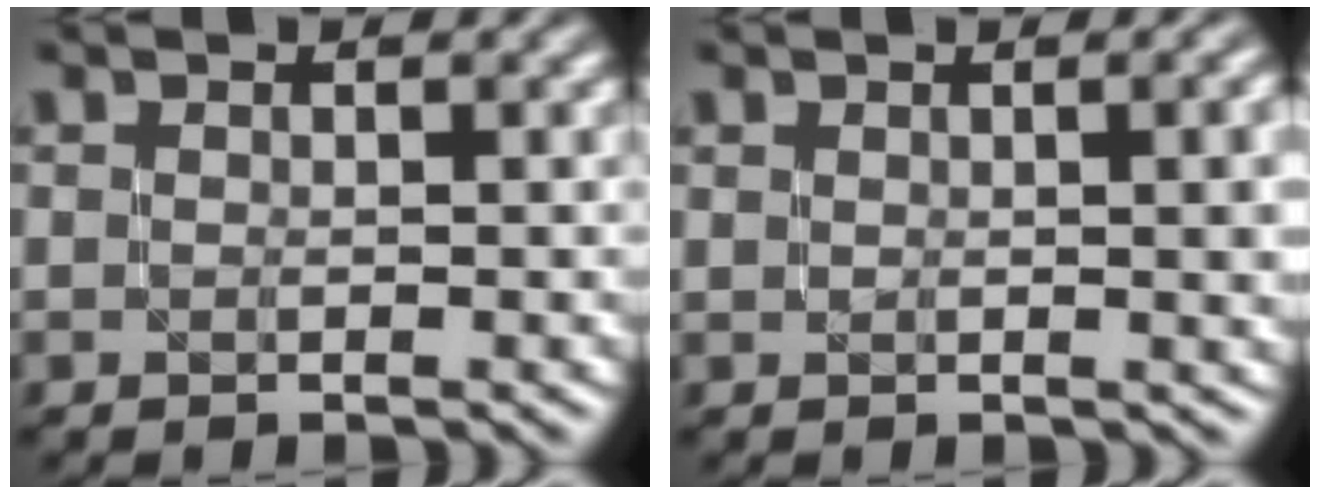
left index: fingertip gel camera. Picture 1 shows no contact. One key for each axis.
{"total": 3.5, "fx": 0.7, "fy": 1.2, "fz": 3.2, "tx": -0.037, "ty": 0.002, "tz": 0.017}